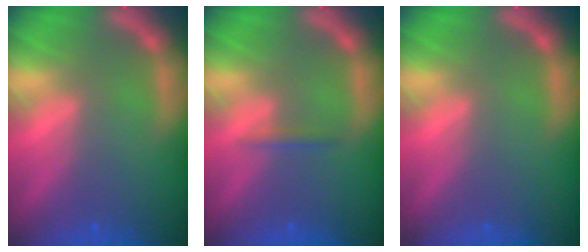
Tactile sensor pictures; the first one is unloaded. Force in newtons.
{"total": 0.9}
{"total": 0.0}